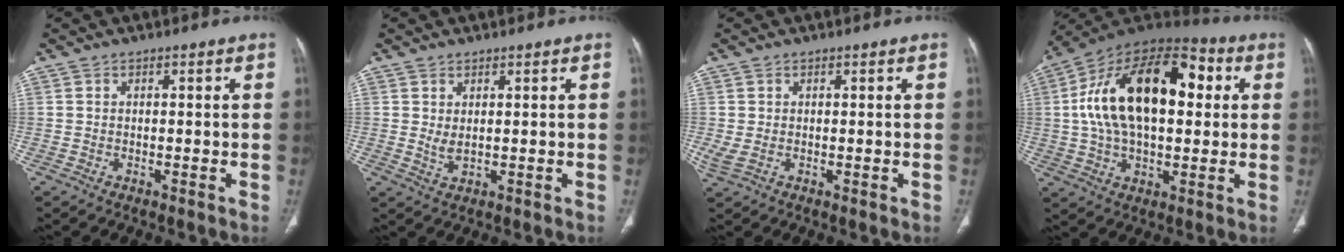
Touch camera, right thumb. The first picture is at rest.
{"total": 2.2, "force": [0.6, 0.9, 1.9], "torque": [-0.037, -0.010, 0.019]}
{"total": 2.4, "force": [-0.1, 1.2, 2.1], "torque": [-0.063, 0.002, 0.005]}
{"total": 25.4, "force": [4.1, 13.9, 20.9], "torque": [-0.351, 0.028, 0.059]}